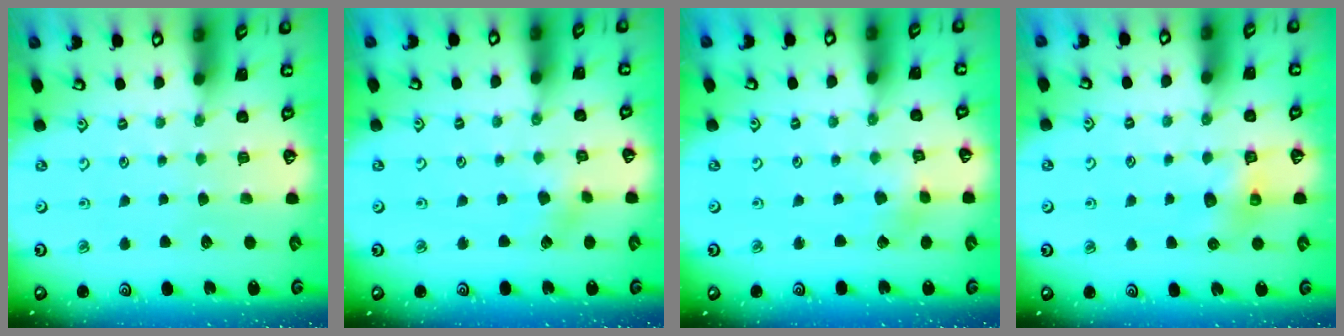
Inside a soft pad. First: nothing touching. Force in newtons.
{"total": 2.7, "press": 2.7, "slide": 0.4}
{"total": 1.8, "press": 1.8, "slide": 0.2}
{"total": 6.9, "press": 6.9, "slide": 0.2}